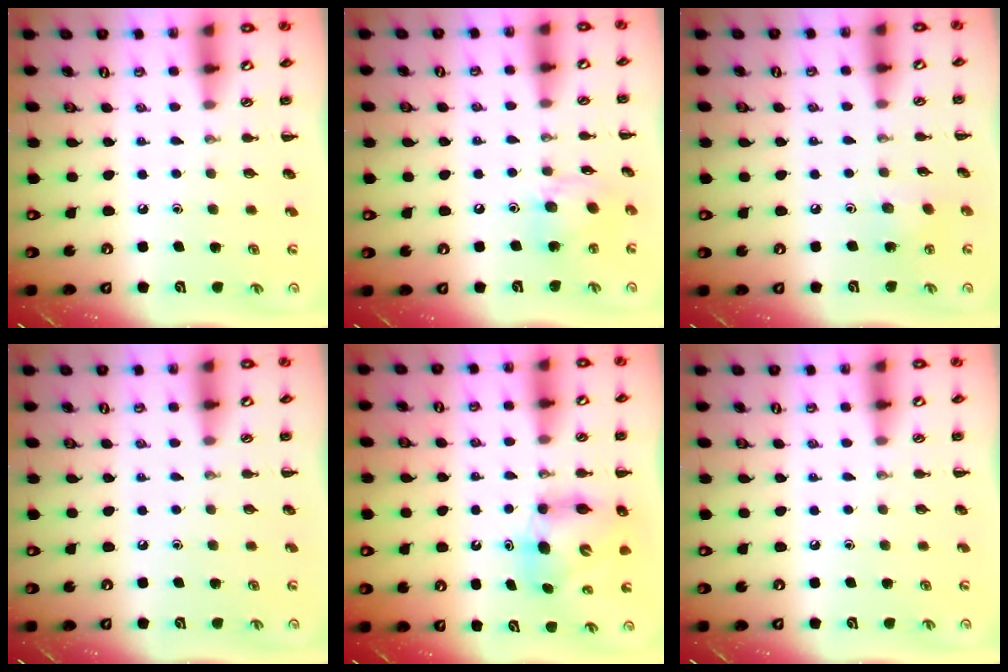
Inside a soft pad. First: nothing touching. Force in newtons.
{"total": 11.3, "press": 11.2, "slide": 1.3}
{"total": 3.8, "press": 3.7, "slide": 1.1}
{"total": 0.0}
{"total": 8.4, "press": 8.2, "slide": 1.7}
{"total": 0.0}